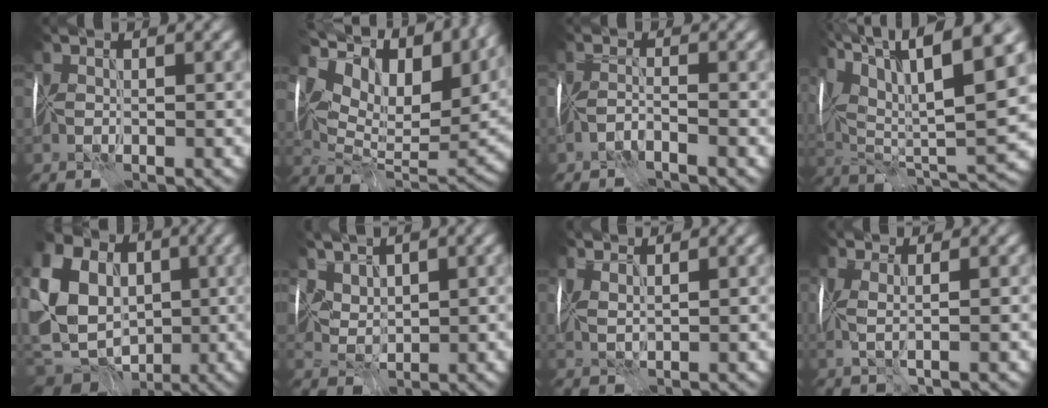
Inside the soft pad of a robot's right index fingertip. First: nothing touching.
{"total": 16.0, "force": [8.3, 8.3, 10.9], "torque": [-0.201, 0.025, 0.169]}
{"total": 1.2, "force": [-0.9, -0.3, 0.8], "torque": [-0.019, 0.008, -0.027]}
{"total": 15.2, "force": [7.8, 4.5, 12.2], "torque": [-0.241, 0.031, 0.156]}
{"total": 15.6, "force": [-0.2, 12.9, 8.8], "torque": [-0.210, 0.000, -0.026]}
{"total": 3.7, "force": [2.8, 2.0, 1.3], "torque": [-0.039, -0.014, 0.076]}
{"total": 2.3, "force": [1.8, 0.4, 1.3], "torque": [-0.033, 0.012, 0.028]}
{"total": 2.0, "force": [0.9, 0.1, 1.8], "torque": [-0.032, 0.007, 0.012]}